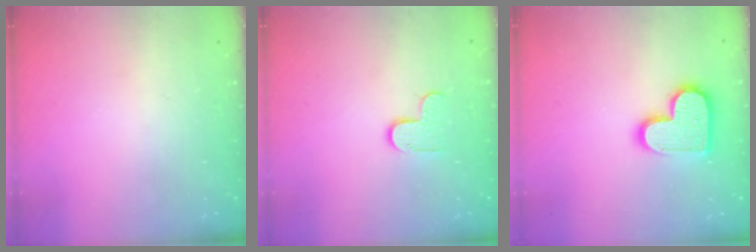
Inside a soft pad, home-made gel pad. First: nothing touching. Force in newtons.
{"total": 5.7, "press": 5.7, "slide": 0.5}
{"total": 14.2, "press": 14.2, "slide": 1.1}